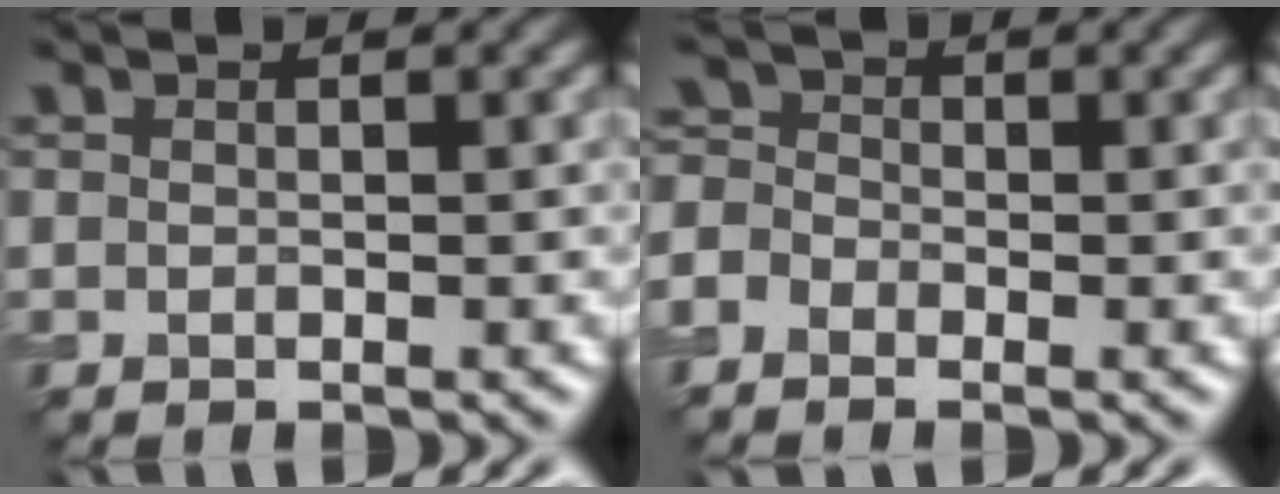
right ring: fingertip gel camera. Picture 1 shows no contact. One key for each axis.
{"total": 2.7, "fx": -1.4, "fy": 2.0, "fz": 1.1, "tx": -0.021, "ty": 0.010, "tz": -0.037}